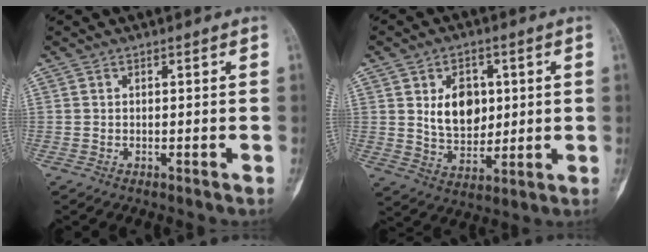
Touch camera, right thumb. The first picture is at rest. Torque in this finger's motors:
{"motor_torque": [-0.56, 0.89, 0.53, 0.51, 0.00]}